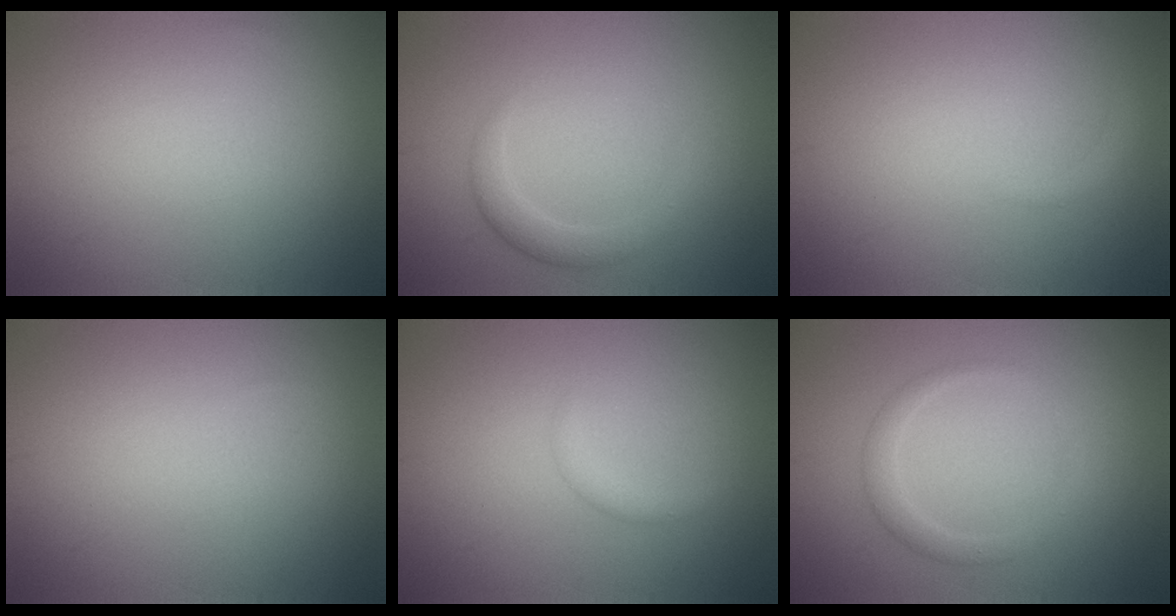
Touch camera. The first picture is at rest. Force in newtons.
{"total": 2.0, "press": 2.0, "slide": 0.1}
{"total": 1.0, "press": 1.0, "slide": 0.2}
{"total": 0.0}
{"total": 1.0, "press": 1.0, "slide": 0.0}
{"total": 1.8, "press": 1.8, "slide": 0.1}